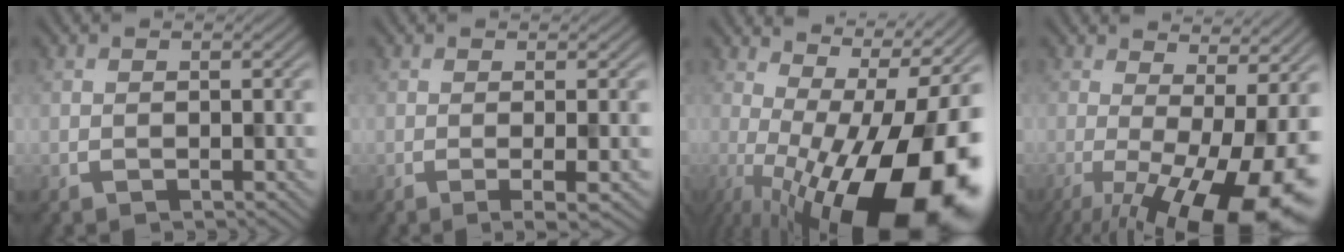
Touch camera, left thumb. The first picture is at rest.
{"total": 3.7, "force": [-1.2, 0.6, 3.4], "torque": [-0.045, 0.006, -0.018]}
{"total": 19.4, "force": [-4.4, 7.6, 17.3], "torque": [-0.236, -0.009, -0.066]}
{"total": 14.2, "force": [-4.6, 4.5, 12.7], "torque": [-0.179, -0.019, -0.054]}